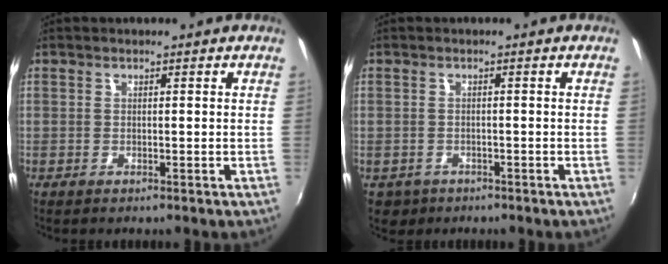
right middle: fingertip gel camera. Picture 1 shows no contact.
{"total": 3.3, "force": [-1.5, 2.7, 1.0], "torque": [-0.027, -0.004, -0.017]}